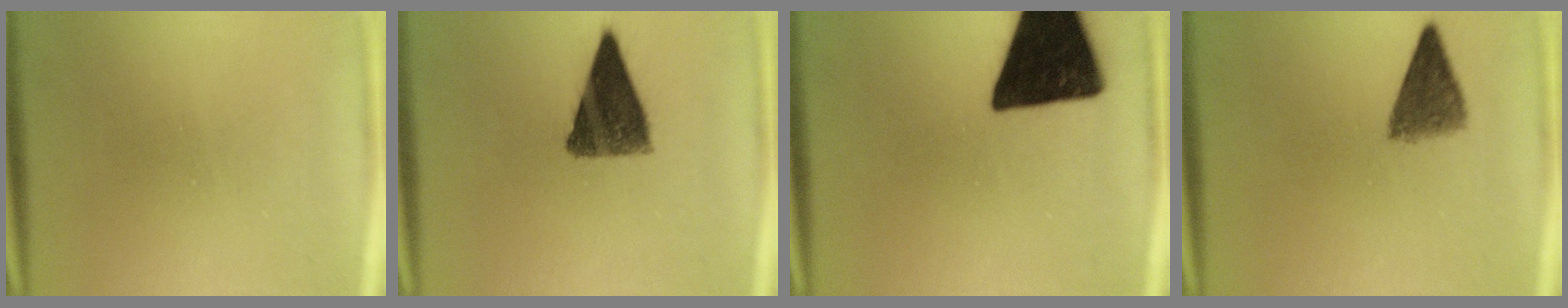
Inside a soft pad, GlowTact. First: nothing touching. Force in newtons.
{"total": 9.4}
{"total": 18.0}
{"total": 5.0}